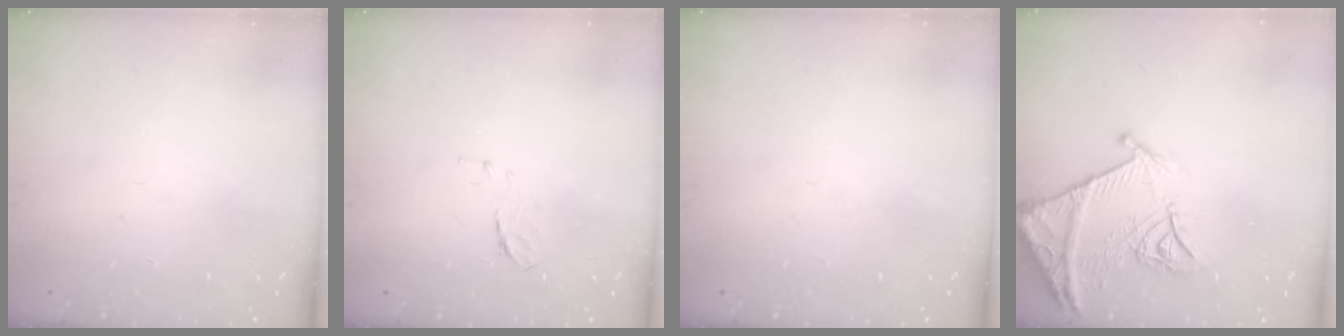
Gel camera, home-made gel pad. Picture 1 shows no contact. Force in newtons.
{"total": 5.8, "press": 5.8, "slide": 0.7}
{"total": 0.0}
{"total": 13.6, "press": 13.6, "slide": 1.5}